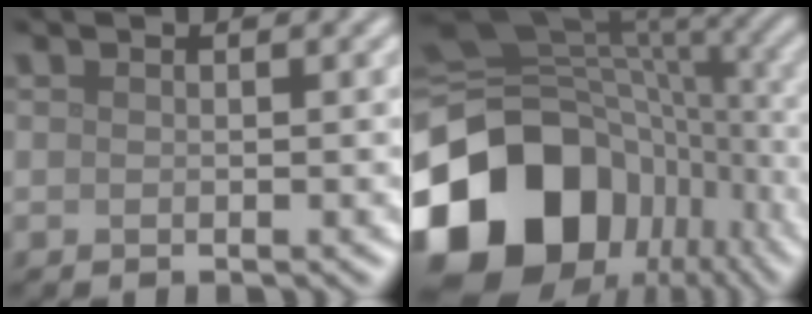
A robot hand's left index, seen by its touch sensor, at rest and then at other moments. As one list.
[{"total": 19.5, "force": [-7.4, 14.5, 10.7], "torque": [-0.249, -0.015, -0.121]}]